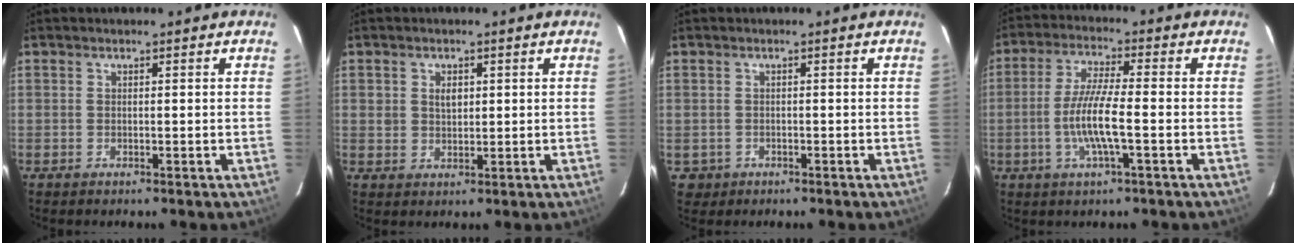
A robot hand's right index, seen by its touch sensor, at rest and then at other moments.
{"total": 2.8, "force": [0.8, 2.2, 1.6], "torque": [-0.023, 0.005, 0.015]}
{"total": 2.7, "force": [-0.7, 2.6, 0.4], "torque": [-0.014, 0.002, -0.004]}
{"total": 10.5, "force": [-2.7, 1.0, 10.1], "torque": [-0.208, -0.003, -0.053]}